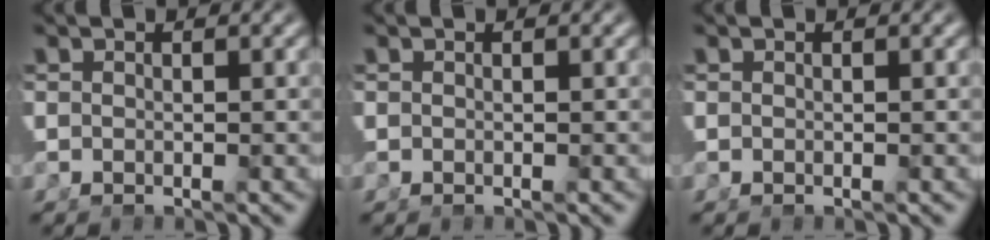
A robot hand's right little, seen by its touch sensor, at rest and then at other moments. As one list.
[{"total": 0.0}, {"total": 0.0}]